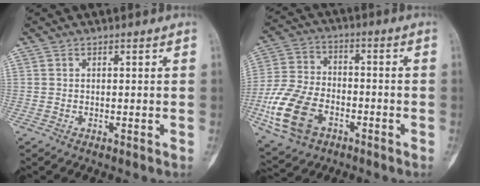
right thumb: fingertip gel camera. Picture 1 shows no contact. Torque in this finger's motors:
{"motor_torque": [-0.01, 0.84, 0.47, 0.12, 0.43]}